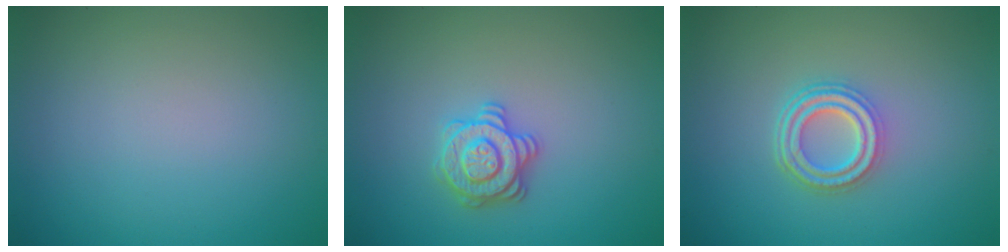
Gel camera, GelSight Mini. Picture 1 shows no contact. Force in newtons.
{"total": 2.9, "press": 2.8, "slide": 0.4}
{"total": 4.1, "press": 3.1, "slide": 2.6}